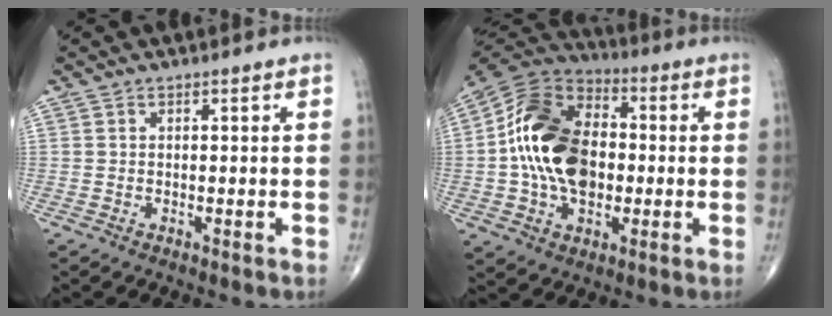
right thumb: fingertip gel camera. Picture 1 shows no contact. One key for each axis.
{"total": 19.5, "fx": -0.7, "fy": 12.9, "fz": 14.6, "tx": -0.244, "ty": 0.021, "tz": -0.018}